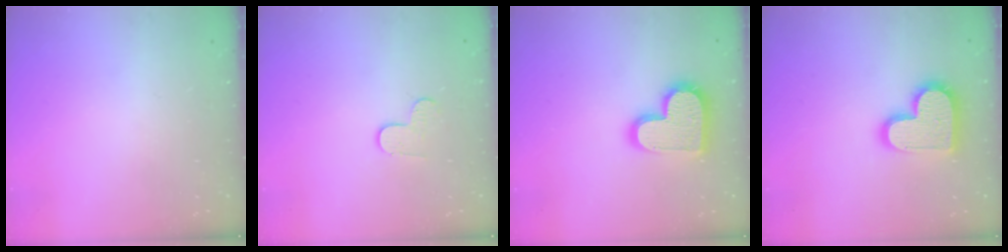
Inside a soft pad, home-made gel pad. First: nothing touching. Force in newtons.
{"total": 5.2, "press": 5.2, "slide": 0.5}
{"total": 15.8, "press": 15.7, "slide": 1.0}
{"total": 16.2, "press": 16.1, "slide": 1.3}